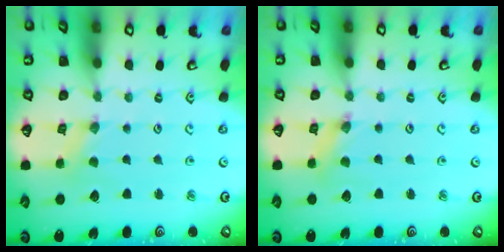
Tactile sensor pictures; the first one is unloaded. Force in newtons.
{"total": 1.3, "press": 1.2, "slide": 0.2}